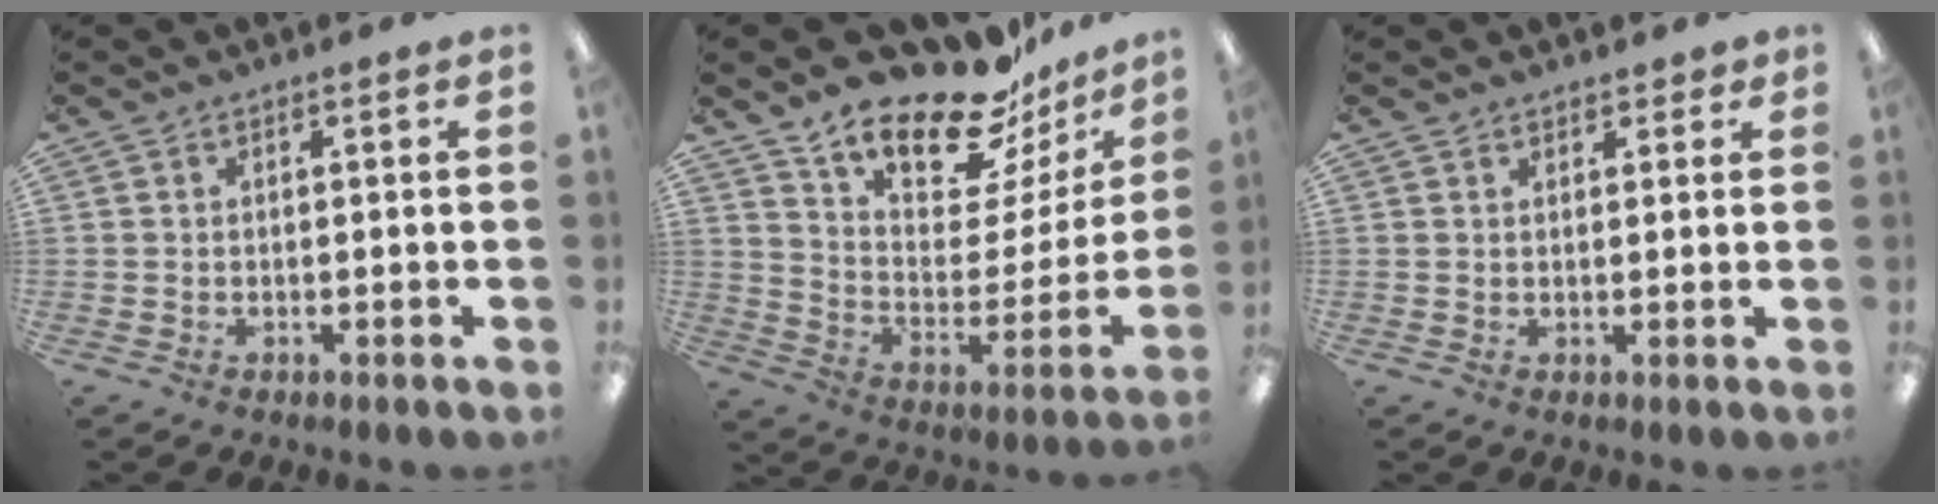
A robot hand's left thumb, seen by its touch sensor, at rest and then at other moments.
{"total": 19.6, "force": [16.3, 7.1, 8.3], "torque": [-0.137, -0.127, 0.281]}
{"total": 1.8, "force": [1.5, 0.8, 0.3], "torque": [0.002, -0.003, 0.028]}